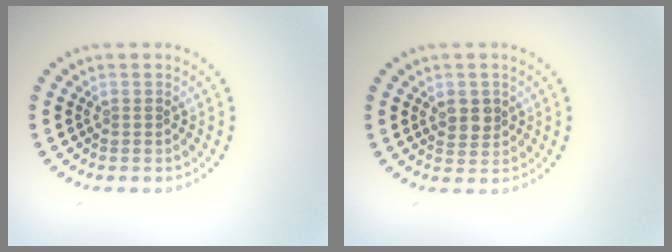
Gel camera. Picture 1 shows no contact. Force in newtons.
{"total": 2.1, "press": 2.0, "slide": 0.6}